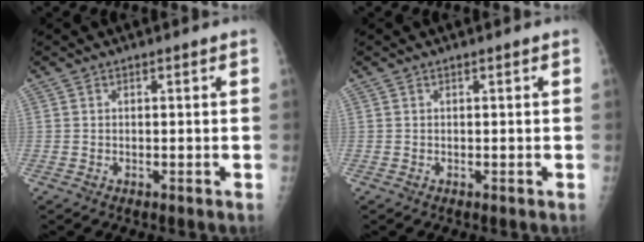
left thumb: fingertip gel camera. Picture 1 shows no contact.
{"total": 0.0}